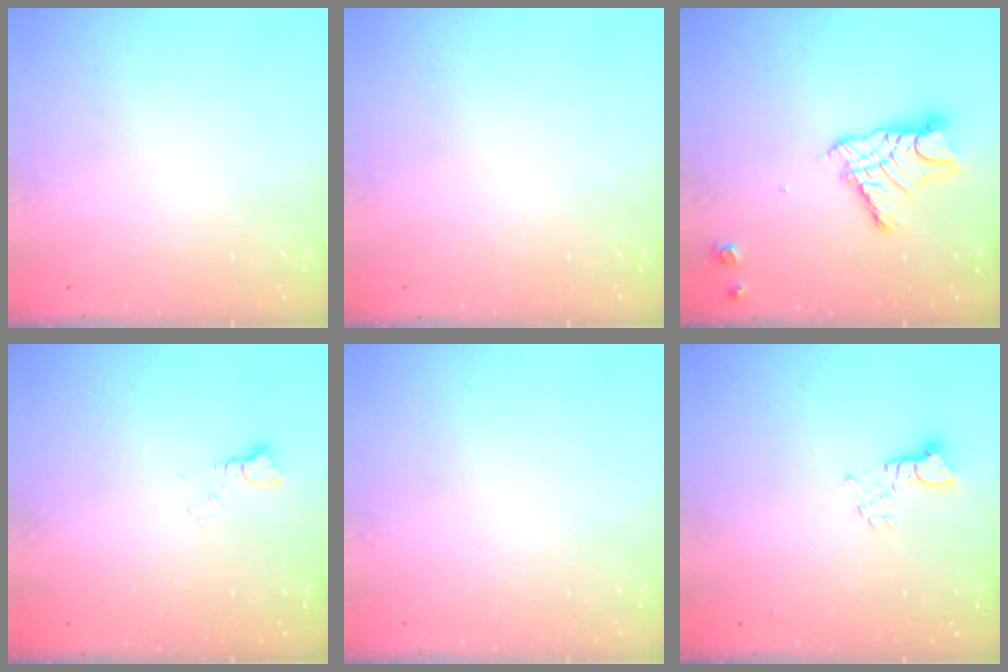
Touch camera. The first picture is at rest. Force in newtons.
{"total": 0.0}
{"total": 11.6, "press": 11.5, "slide": 0.9}
{"total": 2.8, "press": 2.8, "slide": 0.5}
{"total": 0.0}
{"total": 2.8, "press": 2.8, "slide": 0.3}